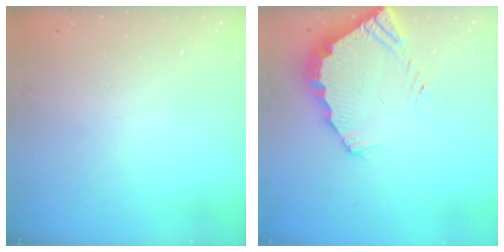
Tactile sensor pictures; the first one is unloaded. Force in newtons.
{"total": 3.8, "press": 3.8, "slide": 0.3}